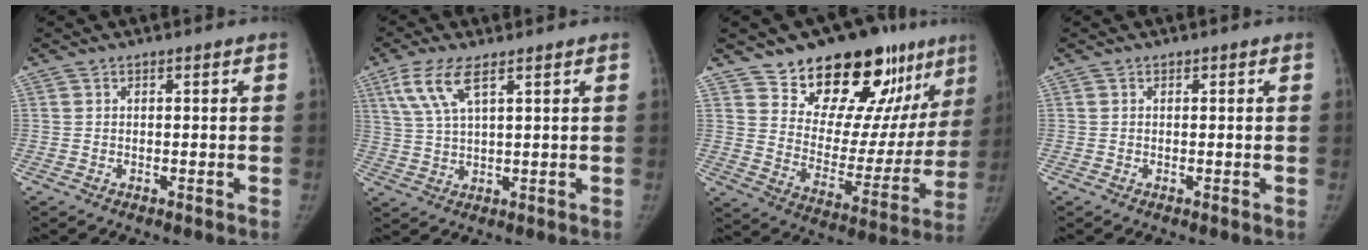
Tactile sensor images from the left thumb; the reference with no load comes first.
{"total": 7.1, "force": [3.8, 2.0, 5.7], "torque": [-0.131, -0.005, 0.081]}
{"total": 24.0, "force": [16.8, 11.0, 13.3], "torque": [-0.140, -0.089, 0.249]}
{"total": 0.0}